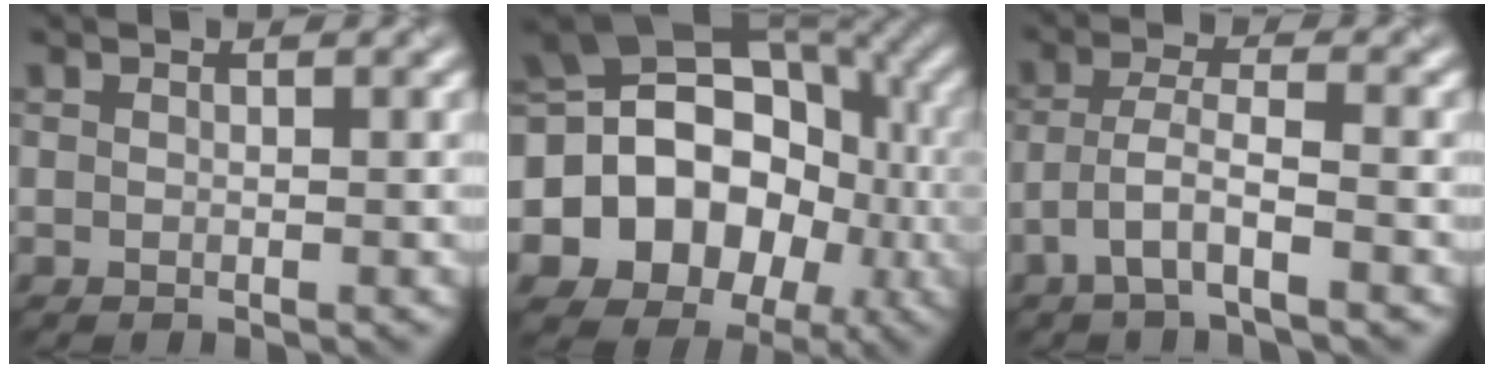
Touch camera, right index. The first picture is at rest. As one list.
[{"total": 15.0, "force": [-0.7, 12.5, 8.3], "torque": [-0.147, 0.025, -0.028]}, {"total": 3.4, "force": [-1.8, 0.5, 2.8], "torque": [-0.056, 0.010, -0.044]}]